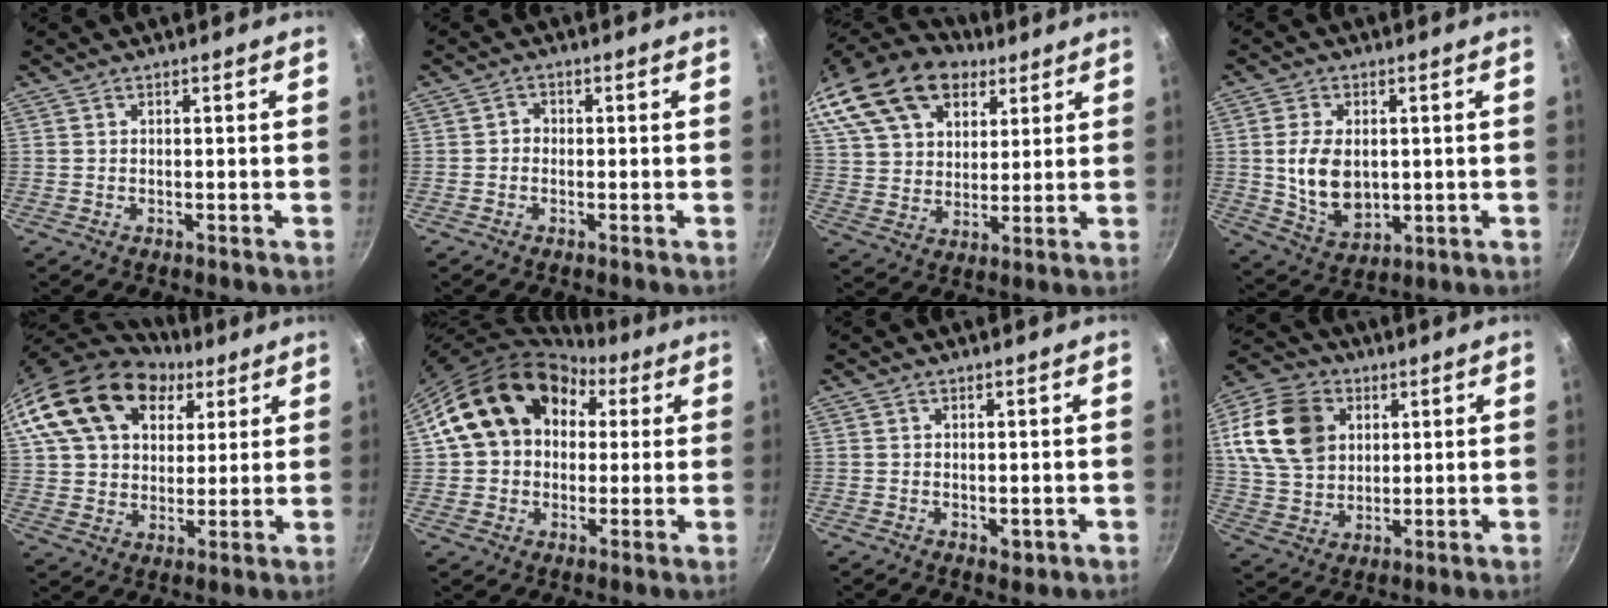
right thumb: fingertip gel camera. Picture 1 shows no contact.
{"total": 1.5, "force": [-0.5, 1.3, 0.6], "torque": [-0.007, 0.008, -0.014]}
{"total": 26.5, "force": [15.4, 16.5, 13.8], "torque": [-0.294, 0.011, 0.281]}
{"total": 11.1, "force": [0.7, 7.3, 8.3], "torque": [-0.140, -0.012, 0.027]}
{"total": 22.7, "force": [10.6, 15.4, 12.8], "torque": [-0.221, -0.002, 0.187]}
{"total": 18.3, "force": [4.7, 14.2, 10.5], "torque": [-0.151, 0.028, 0.069]}
{"total": 1.7, "force": [-0.2, 1.1, 1.3], "torque": [-0.017, -0.003, -0.002]}
{"total": 17.1, "force": [4.7, 12.9, 10.1], "torque": [-0.172, 0.000, 0.088]}